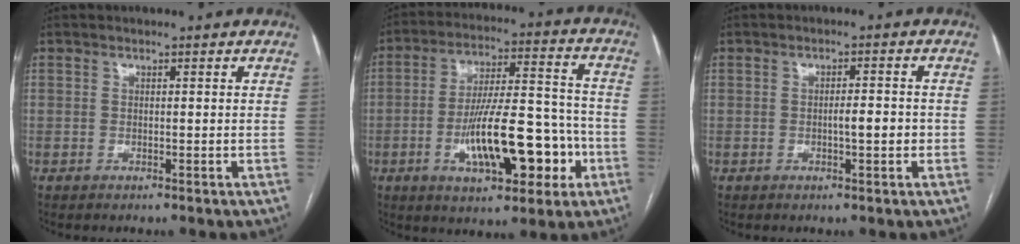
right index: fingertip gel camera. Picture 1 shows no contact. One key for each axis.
{"total": 16.4, "fx": -5.2, "fy": 5.1, "fz": 14.7, "tx": -0.246, "ty": 0.021, "tz": -0.075}
{"total": 2.9, "fx": -0.6, "fy": 0.7, "fz": 2.7, "tx": -0.043, "ty": 0.004, "tz": -0.009}